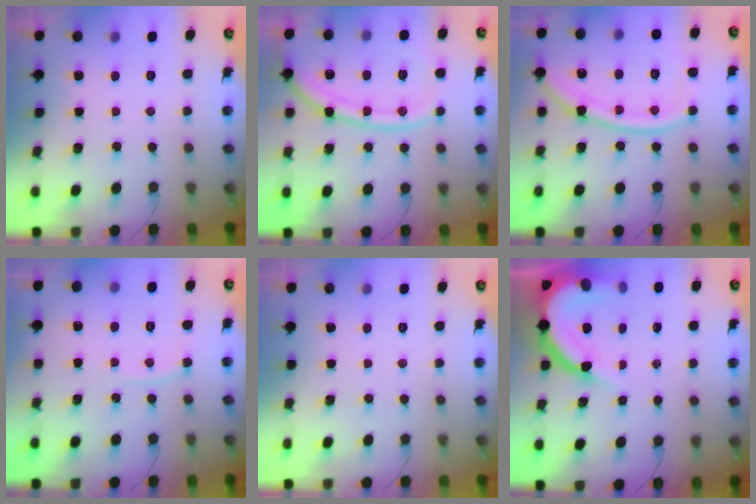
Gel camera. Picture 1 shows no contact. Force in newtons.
{"total": 15.7, "press": 15.6, "slide": 1.7}
{"total": 14.7, "press": 14.6, "slide": 1.6}
{"total": 4.7, "press": 4.7, "slide": 0.7}
{"total": 0.0}
{"total": 14.3, "press": 14.3, "slide": 1.3}